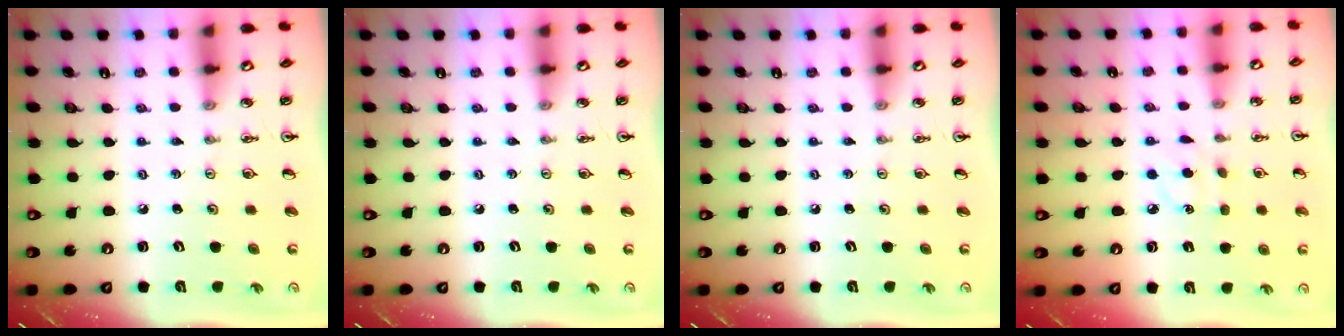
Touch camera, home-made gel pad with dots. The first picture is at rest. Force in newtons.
{"total": 0.0}
{"total": 0.0}
{"total": 5.8, "press": 5.8, "slide": 0.6}